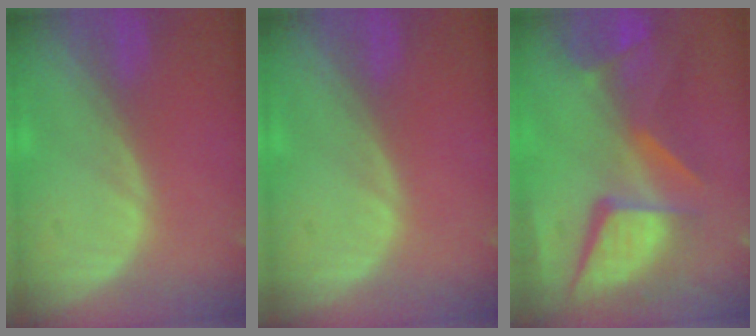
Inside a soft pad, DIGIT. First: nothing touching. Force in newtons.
{"total": 0.0}
{"total": 12.9, "press": 10.6, "slide": 7.3}